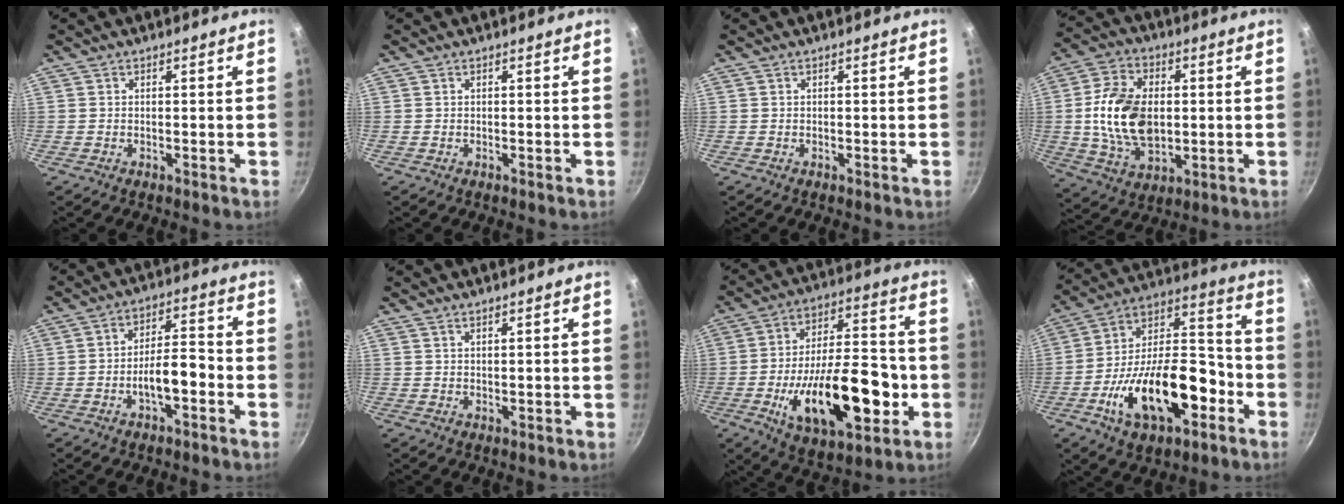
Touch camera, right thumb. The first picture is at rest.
{"total": 0.0}
{"total": 0.0}
{"total": 16.0, "force": [0.3, 10.5, 12.1], "torque": [-0.204, 0.003, 0.008]}
{"total": 7.5, "force": [-2.9, 2.9, 6.3], "torque": [-0.090, 0.040, -0.049]}
{"total": 1.0, "force": [0.9, 0.0, 0.5], "torque": [-0.004, -0.013, 0.012]}
{"total": 24.0, "force": [-6.3, 11.5, 20.2], "torque": [-0.294, 0.031, -0.091]}
{"total": 23.3, "force": [-8.6, 11.7, 18.2], "torque": [-0.274, 0.061, -0.140]}